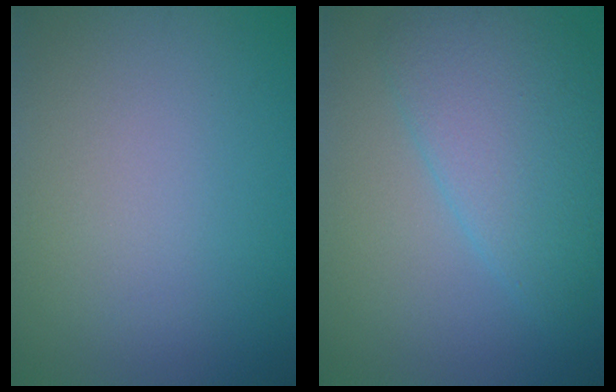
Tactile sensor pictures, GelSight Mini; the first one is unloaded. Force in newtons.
{"total": 5.4, "press": 5.4, "slide": 0.3}